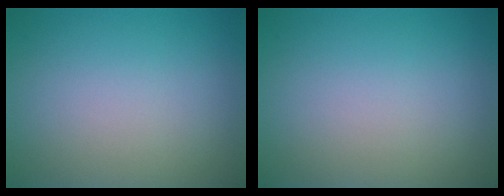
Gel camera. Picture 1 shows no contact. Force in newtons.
{"total": 0.0}